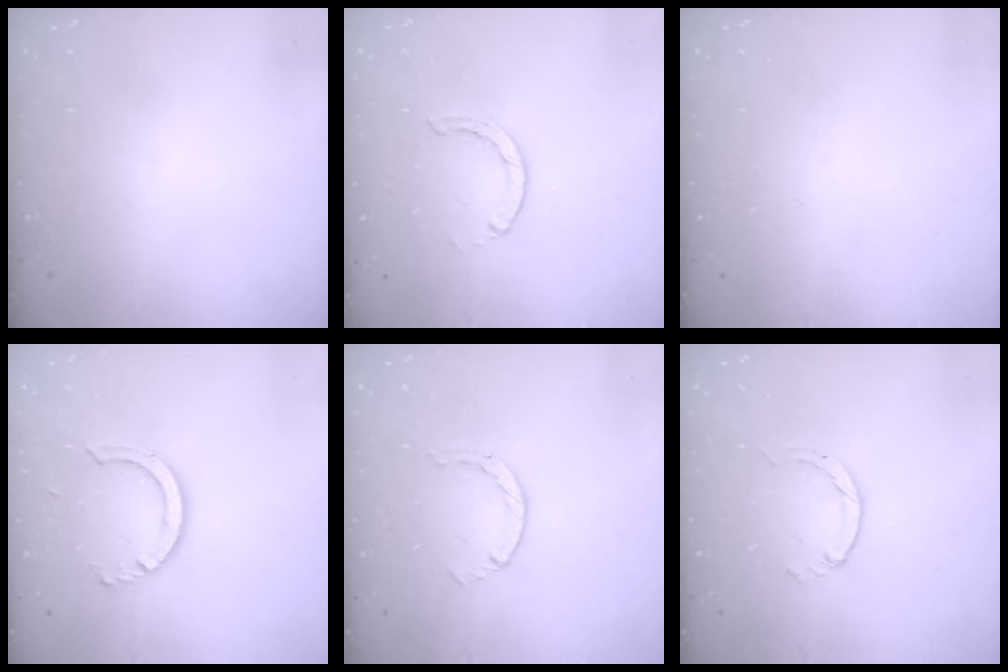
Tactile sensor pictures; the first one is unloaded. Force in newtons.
{"total": 1.3, "press": 1.2, "slide": 0.3}
{"total": 0.0}
{"total": 8.4, "press": 8.3, "slide": 0.7}
{"total": 2.1, "press": 2.1, "slide": 0.3}
{"total": 0.5, "press": 0.5, "slide": 0.1}